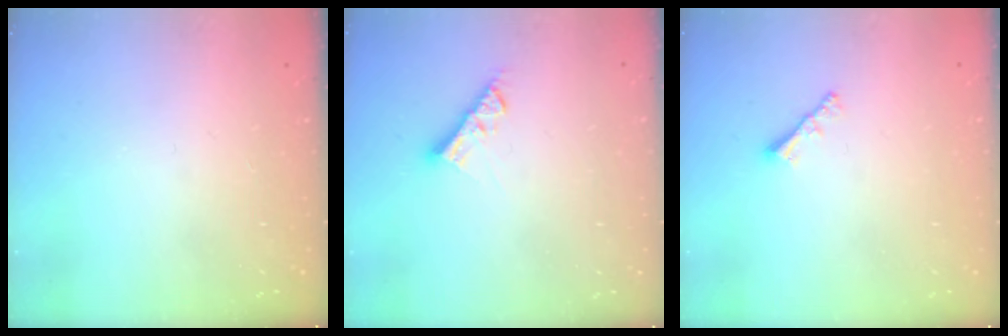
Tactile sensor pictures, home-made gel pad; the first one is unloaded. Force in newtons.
{"total": 6.1, "press": 6.1, "slide": 0.4}
{"total": 2.0, "press": 2.0, "slide": 0.5}